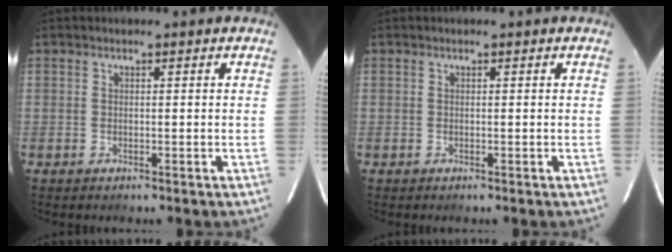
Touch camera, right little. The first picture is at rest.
{"total": 0.0}